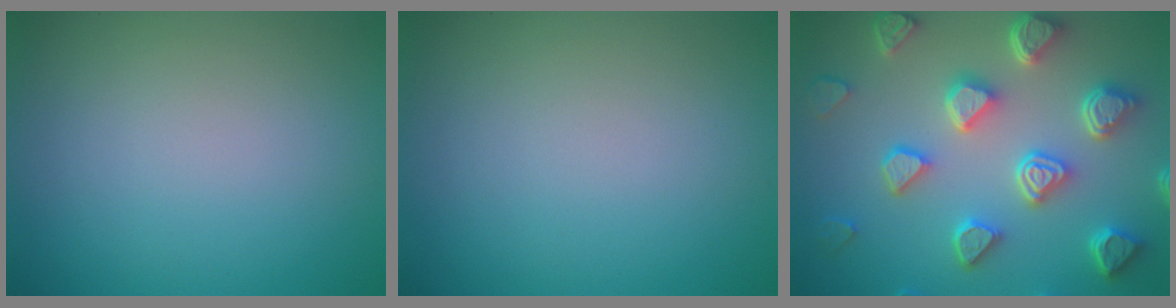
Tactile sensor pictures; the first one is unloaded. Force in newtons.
{"total": 0.0}
{"total": 7.0, "press": 5.7, "slide": 4.1}